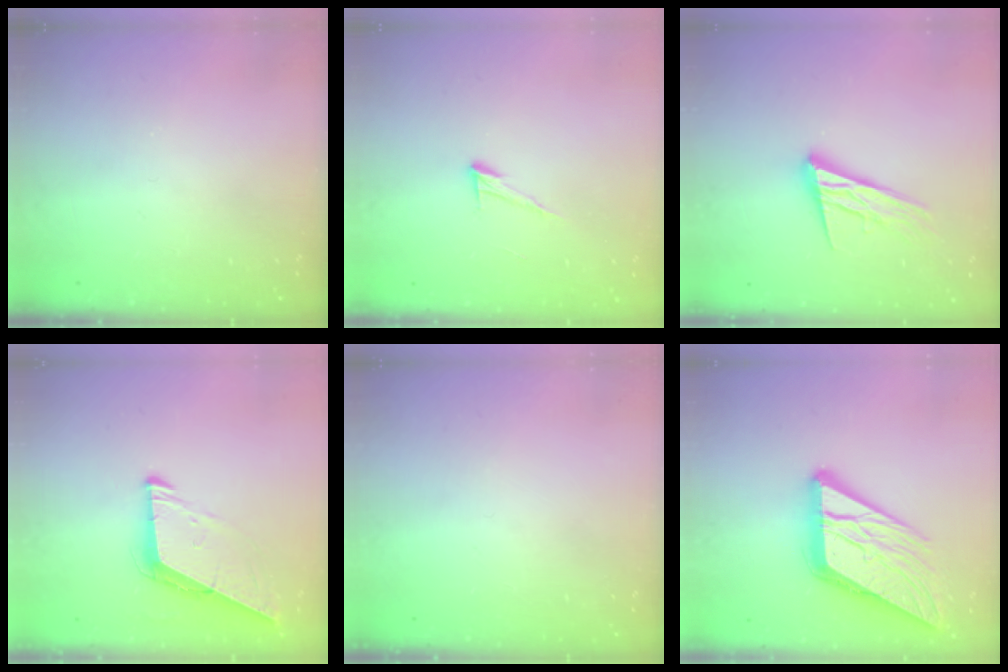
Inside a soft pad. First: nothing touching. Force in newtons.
{"total": 7.1, "press": 7.0, "slide": 0.4}
{"total": 15.6, "press": 15.1, "slide": 3.7}
{"total": 7.1, "press": 7.1, "slide": 0.5}
{"total": 0.0}
{"total": 17.1, "press": 17.1, "slide": 1.8}